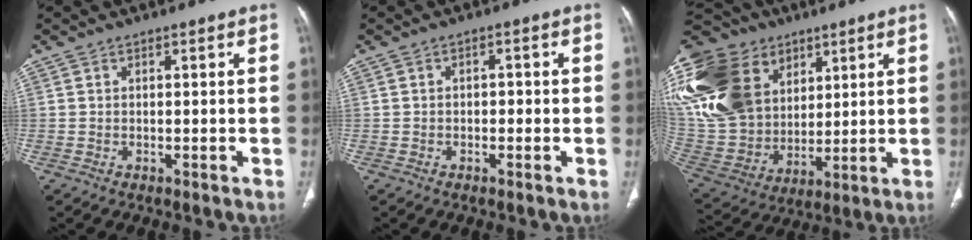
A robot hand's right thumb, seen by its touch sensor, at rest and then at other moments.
{"total": 1.6, "force": [-0.3, 1.1, 1.0], "torque": [-0.007, 0.005, -0.009]}
{"total": 33.3, "force": [12.1, 24.1, 19.6], "torque": [-0.452, 0.036, 0.248]}